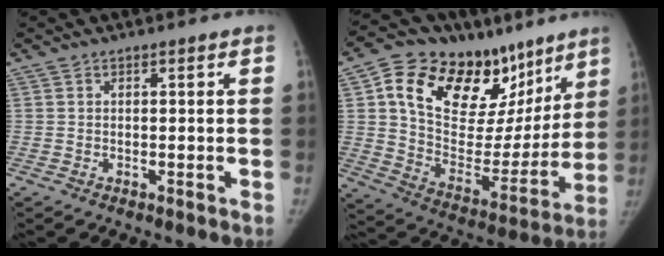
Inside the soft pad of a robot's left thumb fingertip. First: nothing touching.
{"total": 30.3, "force": [16.1, 16.9, 19.3], "torque": [-0.250, -0.017, 0.264]}